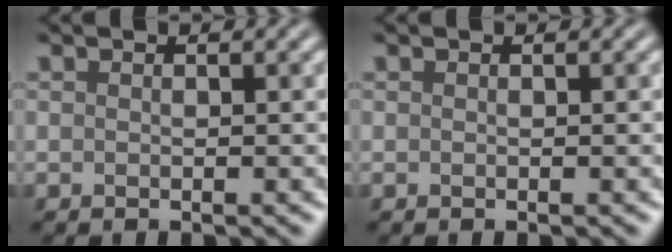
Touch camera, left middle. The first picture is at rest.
{"total": 0.0}